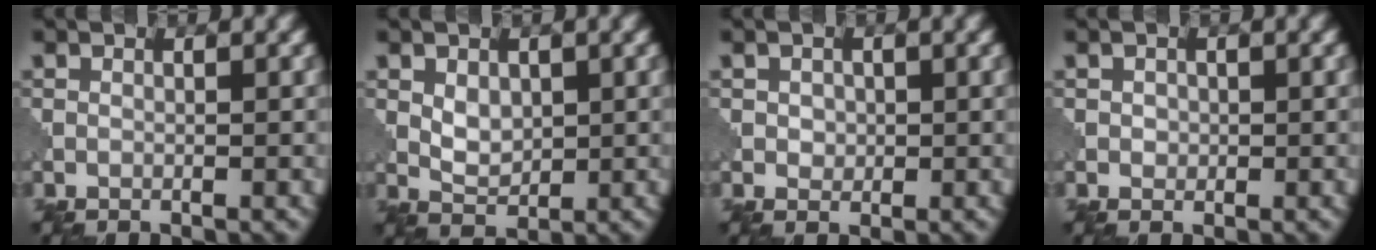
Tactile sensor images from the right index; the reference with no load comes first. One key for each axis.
{"total": 2.3, "fx": 0.4, "fy": 1.6, "fz": 1.6, "tx": -0.030, "ty": -0.002, "tz": 0.010}
{"total": 1.3, "fx": 0.2, "fy": 1.1, "fz": 0.6, "tx": -0.011, "ty": -0.001, "tz": 0.004}
{"total": 0.8, "fx": 0.1, "fy": 0.8, "fz": 0.3, "tx": -0.005, "ty": 0.000, "tz": 0.001}